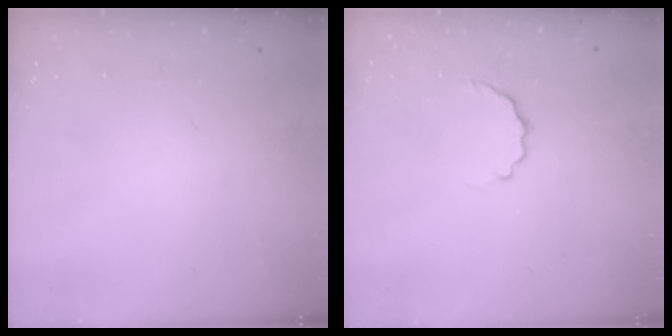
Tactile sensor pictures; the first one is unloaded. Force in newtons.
{"total": 5.0, "press": 4.8, "slide": 1.3}